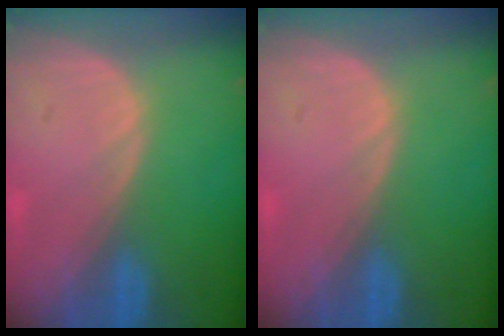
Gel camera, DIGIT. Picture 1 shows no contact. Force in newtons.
{"total": 0.0}